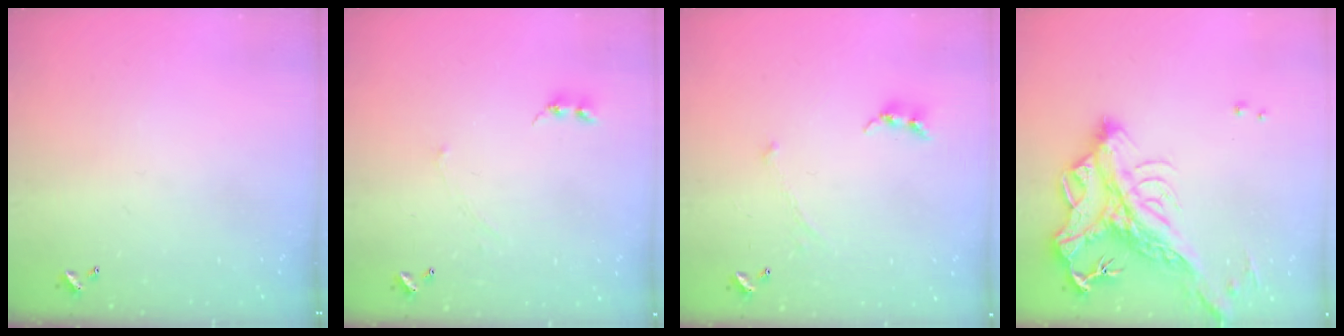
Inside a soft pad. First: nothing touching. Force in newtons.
{"total": 0.6, "press": 0.3, "slide": 0.5}
{"total": 0.6, "press": 0.6, "slide": 0.3}
{"total": 11.6, "press": 11.4, "slide": 2.4}